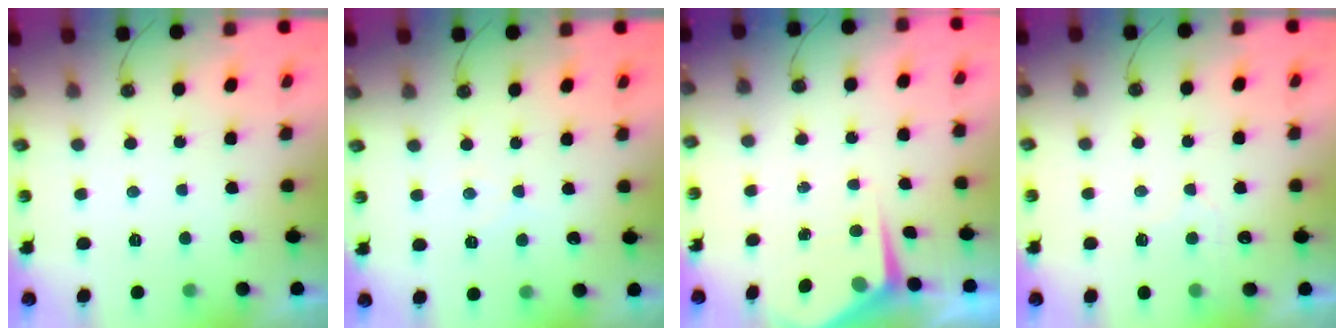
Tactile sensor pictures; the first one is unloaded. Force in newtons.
{"total": 3.1, "press": 3.0, "slide": 0.6}
{"total": 4.8, "press": 4.8, "slide": 0.4}
{"total": 5.8, "press": 5.8, "slide": 0.6}